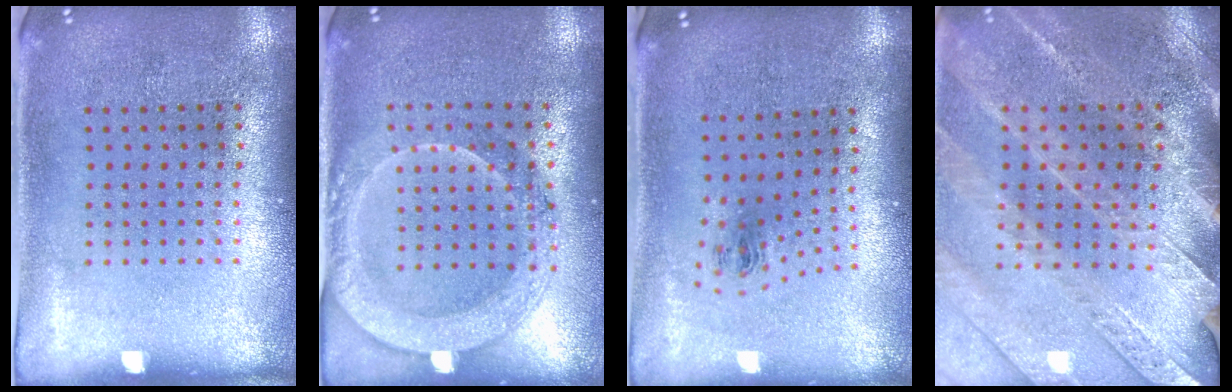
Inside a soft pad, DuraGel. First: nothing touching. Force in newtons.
{"total": 1.9, "press": 1.8, "slide": 0.6}
{"total": 1.0, "press": 0.4, "slide": 0.9}
{"total": 2.9, "press": 2.8, "slide": 0.4}